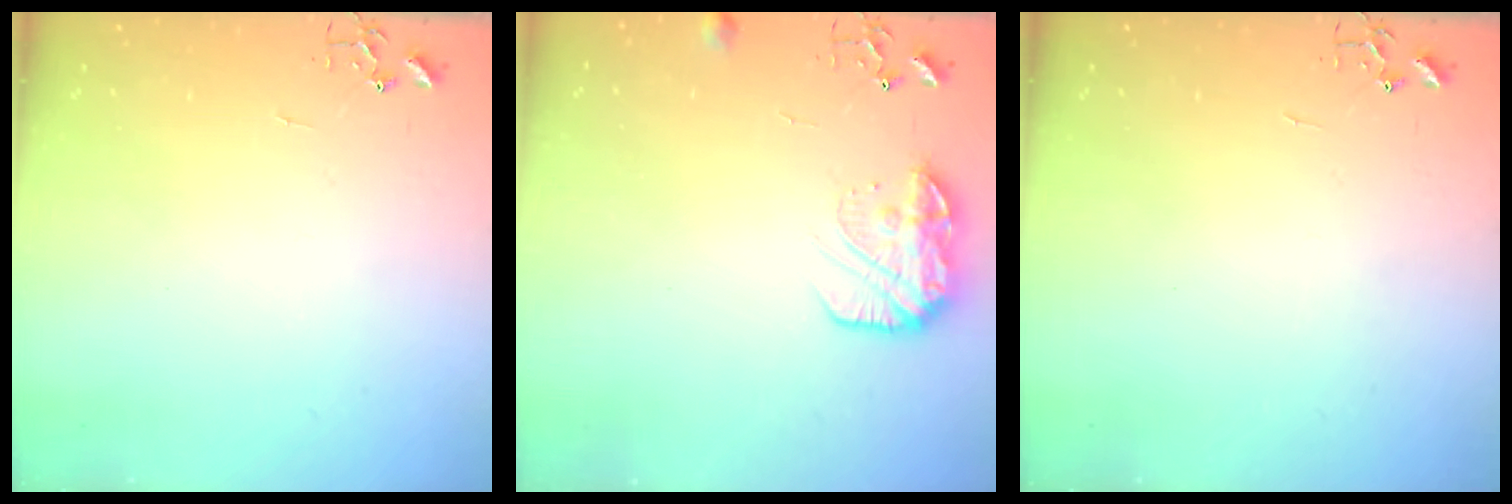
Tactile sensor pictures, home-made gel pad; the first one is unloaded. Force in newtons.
{"total": 12.8, "press": 12.8, "slide": 0.7}
{"total": 0.0}